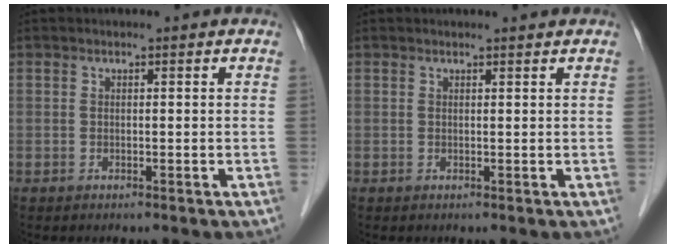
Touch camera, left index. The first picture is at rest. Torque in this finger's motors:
{"motor_torque": [0.17, -0.18, -0.02, -0.01]}